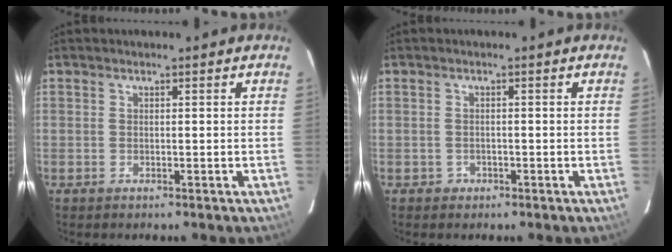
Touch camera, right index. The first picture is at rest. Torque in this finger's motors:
{"motor_torque": [-0.02, -0.01, 0.00, -0.04]}